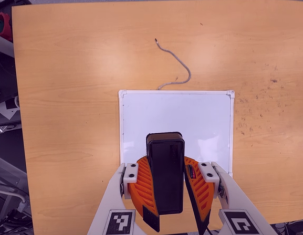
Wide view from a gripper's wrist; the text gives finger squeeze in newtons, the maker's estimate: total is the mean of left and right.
{"total": 10.8, "left": 10.1, "right": 11.6}